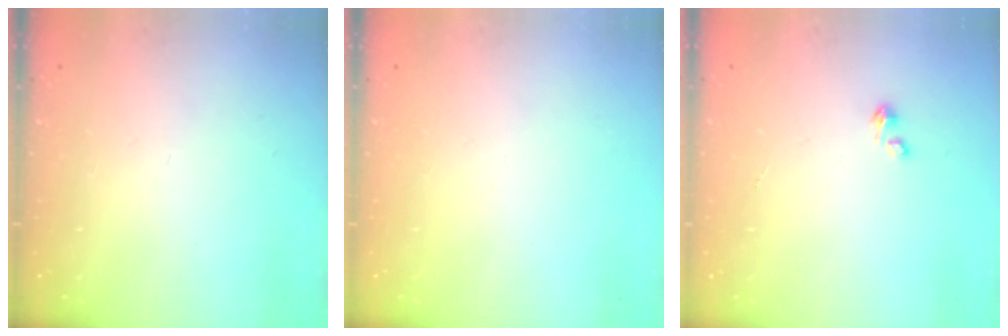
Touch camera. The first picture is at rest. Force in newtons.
{"total": 0.0}
{"total": 0.0}